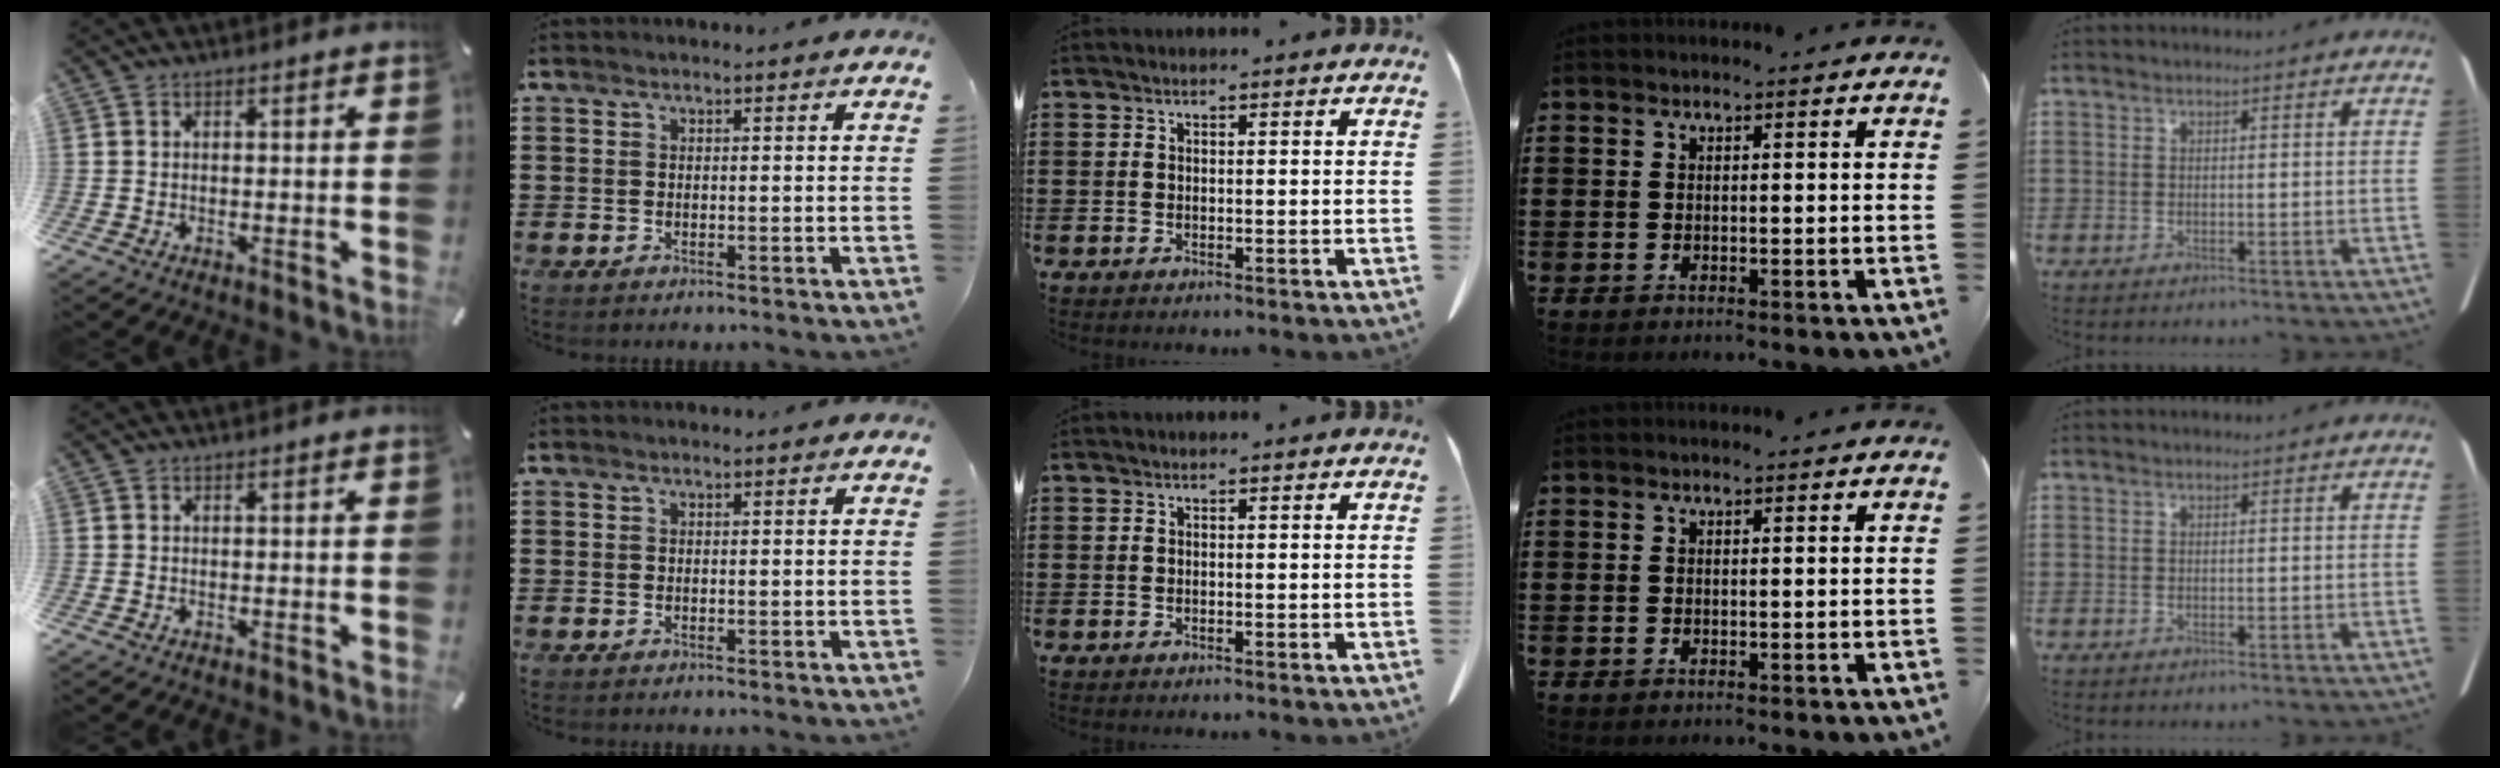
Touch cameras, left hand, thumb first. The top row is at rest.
{}